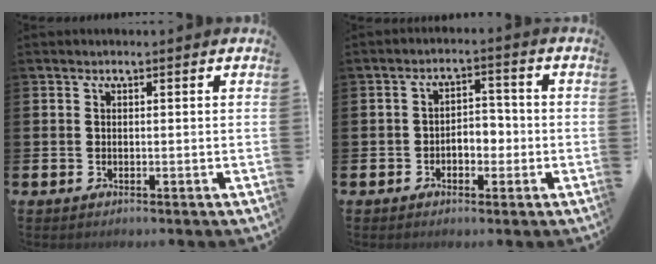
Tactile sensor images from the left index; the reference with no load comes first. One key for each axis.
{"total": 3.0, "fx": -1.2, "fy": 2.2, "fz": 1.6, "tx": -0.020, "ty": 0.001, "tz": -0.033}